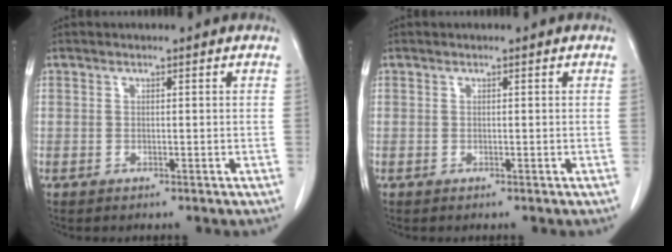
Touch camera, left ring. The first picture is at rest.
{"total": 0.0}